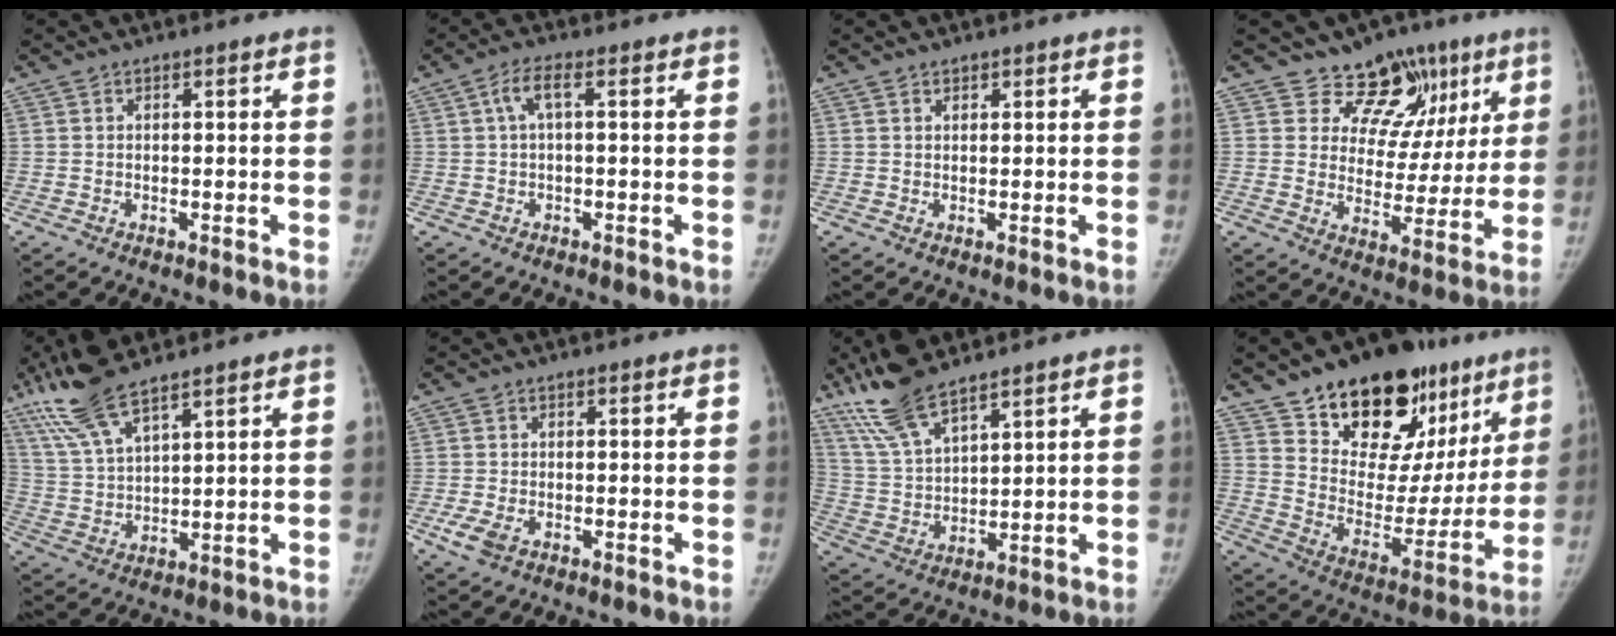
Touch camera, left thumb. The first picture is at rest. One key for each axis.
{"total": 3.2, "fx": 0.5, "fy": 0.9, "fz": 3.0, "tx": -0.066, "ty": 0.018, "tz": 0.009}
{"total": 0.8, "fx": 0.5, "fy": 0.6, "fz": 0.0, "tx": 0.014, "ty": -0.003, "tz": 0.005}
{"total": 12.7, "fx": 8.6, "fy": 8.9, "fz": 3.0, "tx": 0.017, "ty": -0.040, "tz": 0.108}
{"total": 11.9, "fx": 8.6, "fy": 2.8, "fz": 7.6, "tx": -0.160, "ty": -0.022, "tz": 0.180}
{"total": 3.6, "fx": -1.7, "fy": 2.2, "fz": 2.4, "tx": -0.054, "ty": -0.002, "tz": -0.029}
{"total": 11.7, "fx": 9.2, "fy": 3.0, "fz": 6.6, "tx": -0.129, "ty": -0.034, "tz": 0.192}
{"total": 28.0, "fx": 18.2, "fy": 15.4, "fz": 14.8, "tx": -0.174, "ty": -0.060, "tz": 0.281}